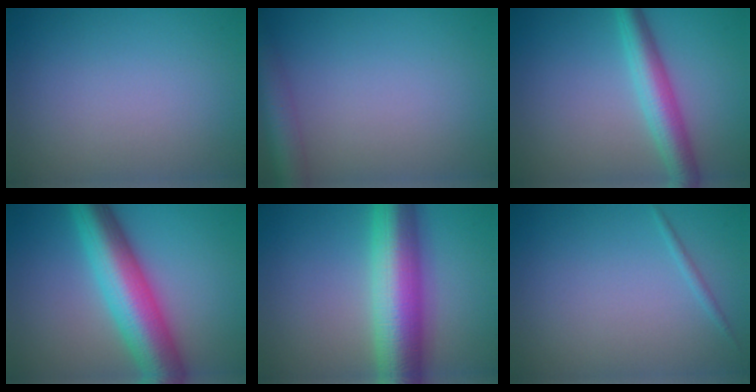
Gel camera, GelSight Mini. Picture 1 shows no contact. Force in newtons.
{"total": 4.4, "press": 4.4, "slide": 0.2}
{"total": 4.4, "press": 4.4, "slide": 0.2}
{"total": 9.7, "press": 9.7, "slide": 0.2}
{"total": 10.7, "press": 10.7, "slide": 0.1}
{"total": 0.7, "press": 0.7, "slide": 0.0}